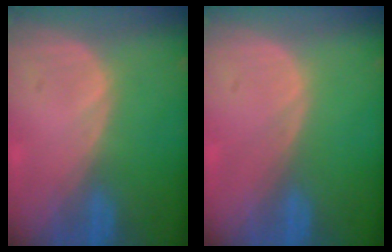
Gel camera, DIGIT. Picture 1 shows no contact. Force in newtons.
{"total": 0.0}